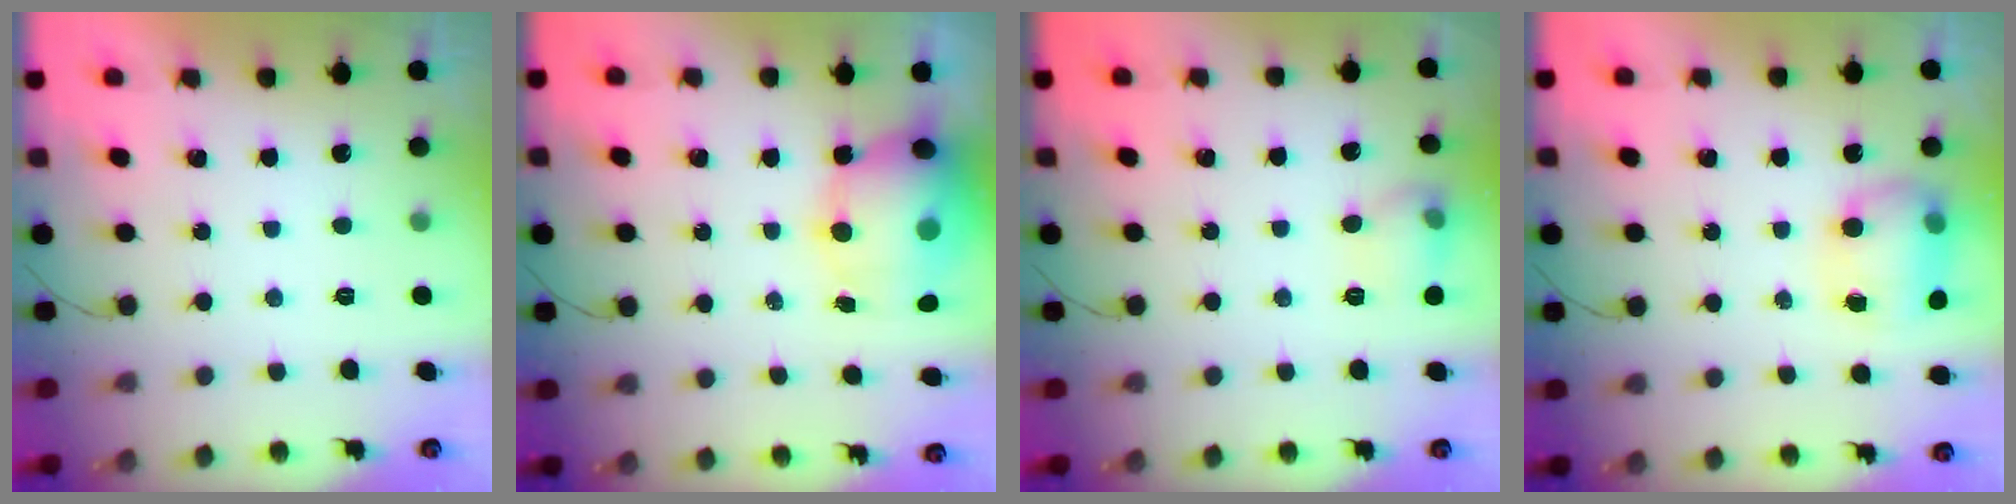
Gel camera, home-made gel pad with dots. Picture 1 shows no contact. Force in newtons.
{"total": 14.7, "press": 14.2, "slide": 3.5}
{"total": 8.3, "press": 8.2, "slide": 1.0}
{"total": 9.0, "press": 8.8, "slide": 1.8}